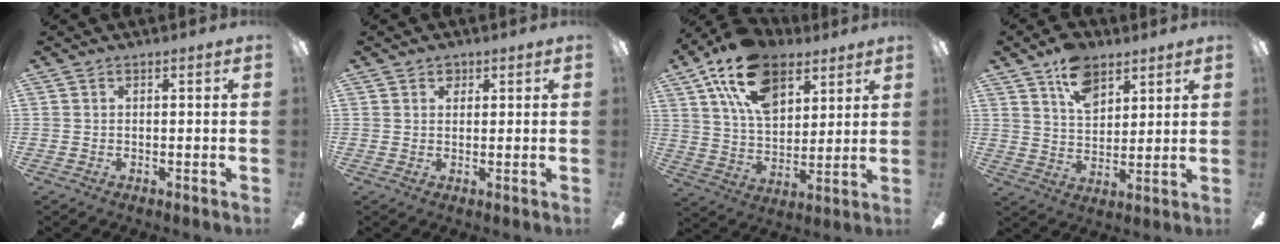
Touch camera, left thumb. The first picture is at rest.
{"total": 2.0, "force": [1.2, 1.4, 0.7], "torque": [0.001, -0.003, 0.019]}
{"total": 18.7, "force": [10.8, 10.7, 10.9], "torque": [-0.202, -0.027, 0.199]}
{"total": 10.8, "force": [6.8, 6.5, 5.3], "torque": [-0.085, -0.022, 0.123]}